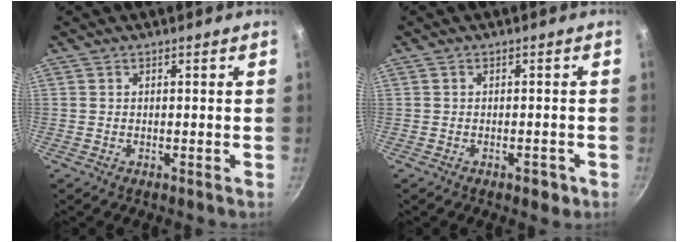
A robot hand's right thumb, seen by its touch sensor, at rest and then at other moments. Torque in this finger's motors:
{"motor_torque": [-0.30, 0.07, -0.28, 0.12, 0.05]}